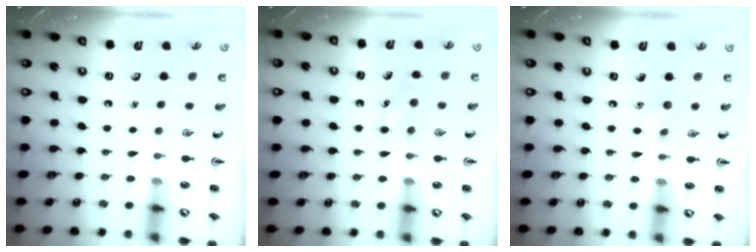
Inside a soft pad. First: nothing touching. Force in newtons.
{"total": 5.8, "press": 5.6, "slide": 1.6}
{"total": 5.0, "press": 4.7, "slide": 1.6}